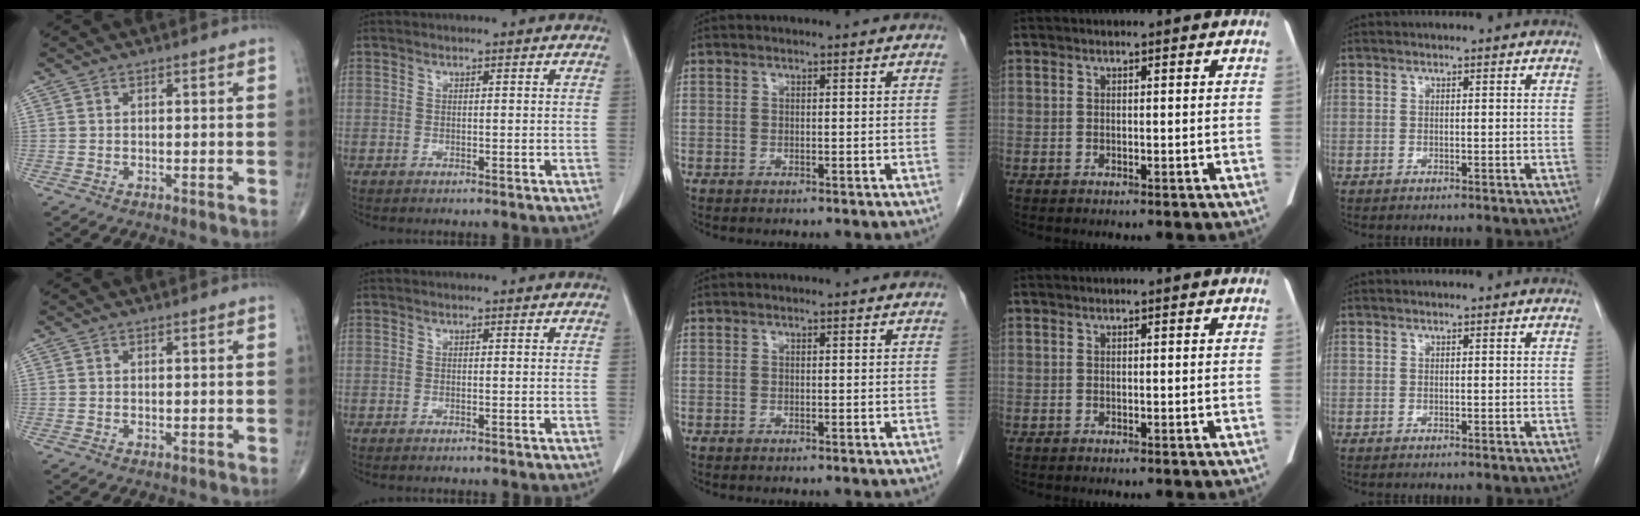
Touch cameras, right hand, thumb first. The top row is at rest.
{"index": {"total": 0.5, "force": [-0.4, 0.0, 0.3], "torque": [-0.010, -0.002, -0.007]}}